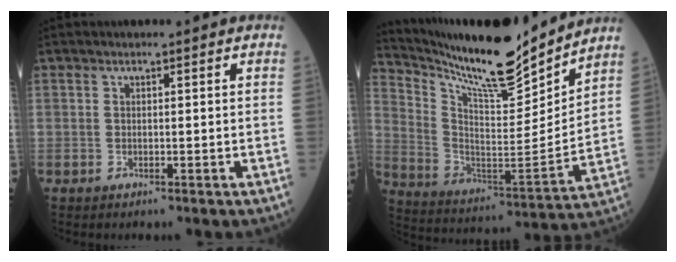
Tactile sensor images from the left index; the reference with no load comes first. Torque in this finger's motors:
{"motor_torque": [0.96, -1.18, 0.20, 0.06]}